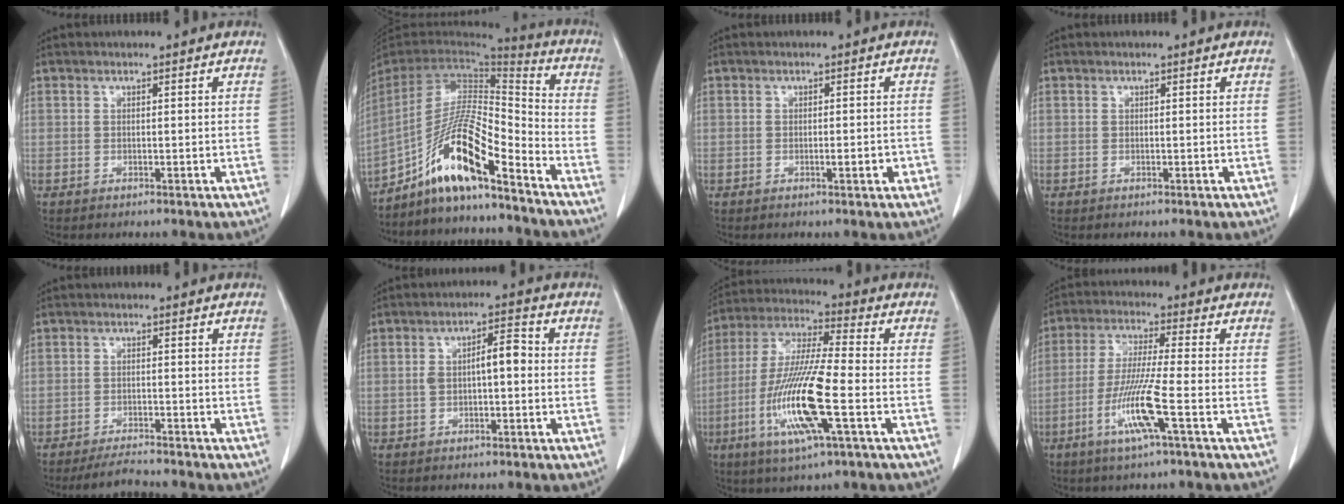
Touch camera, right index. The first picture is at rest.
{"total": 14.2, "force": [-9.8, 1.4, 10.2], "torque": [-0.188, 0.003, -0.179]}
{"total": 2.0, "force": [-0.7, 0.5, 1.8], "torque": [-0.029, -0.001, -0.008]}
{"total": 0.0}
{"total": 3.6, "force": [-3.5, 0.2, 0.7], "torque": [-0.013, -0.015, -0.059]}
{"total": 5.3, "force": [-0.1, 1.7, 5.0], "torque": [-0.092, 0.027, -0.001]}
{"total": 15.6, "force": [-4.8, 1.0, 14.8], "torque": [-0.306, -0.016, -0.091]}
{"total": 9.5, "force": [-3.8, -0.8, 8.7], "torque": [-0.175, -0.015, -0.077]}